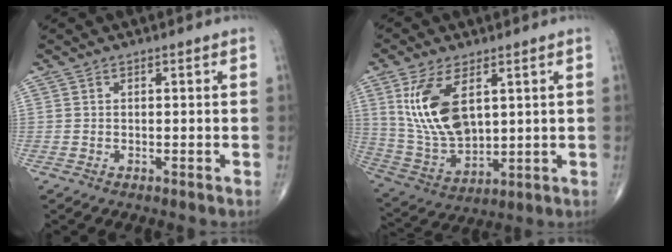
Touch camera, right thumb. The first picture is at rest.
{"total": 14.5, "force": [4.8, 7.6, 11.5], "torque": [-0.221, -0.021, 0.109]}